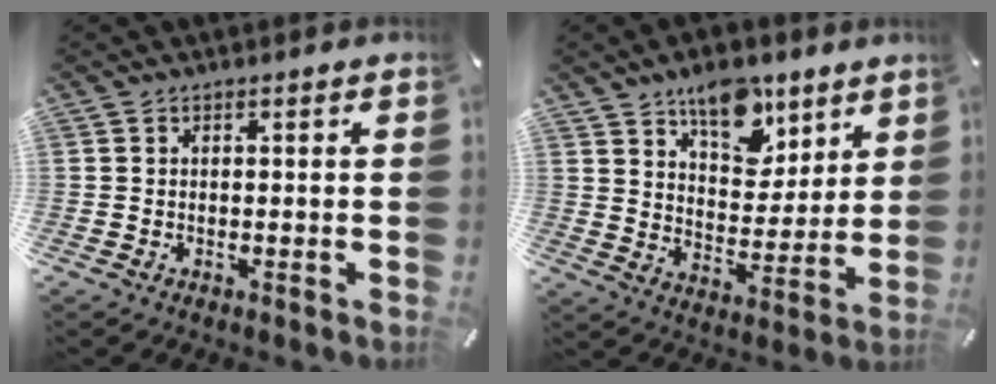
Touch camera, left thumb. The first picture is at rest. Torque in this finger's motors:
{"motor_torque": [1.99, 1.94, 1.24, -1.53, 0.13]}